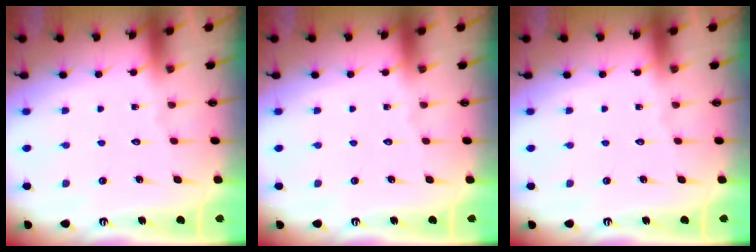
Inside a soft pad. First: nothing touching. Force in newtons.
{"total": 0.0}
{"total": 0.0}